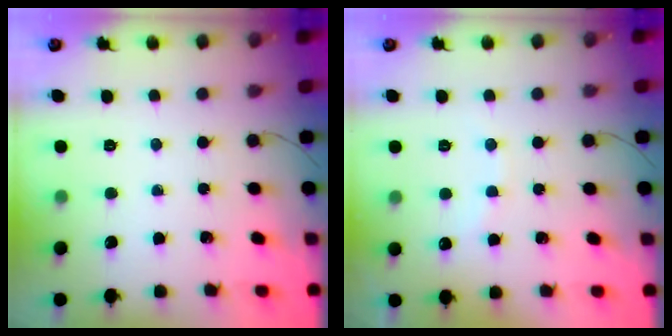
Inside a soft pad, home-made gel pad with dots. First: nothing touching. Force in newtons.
{"total": 6.6, "press": 6.5, "slide": 1.3}